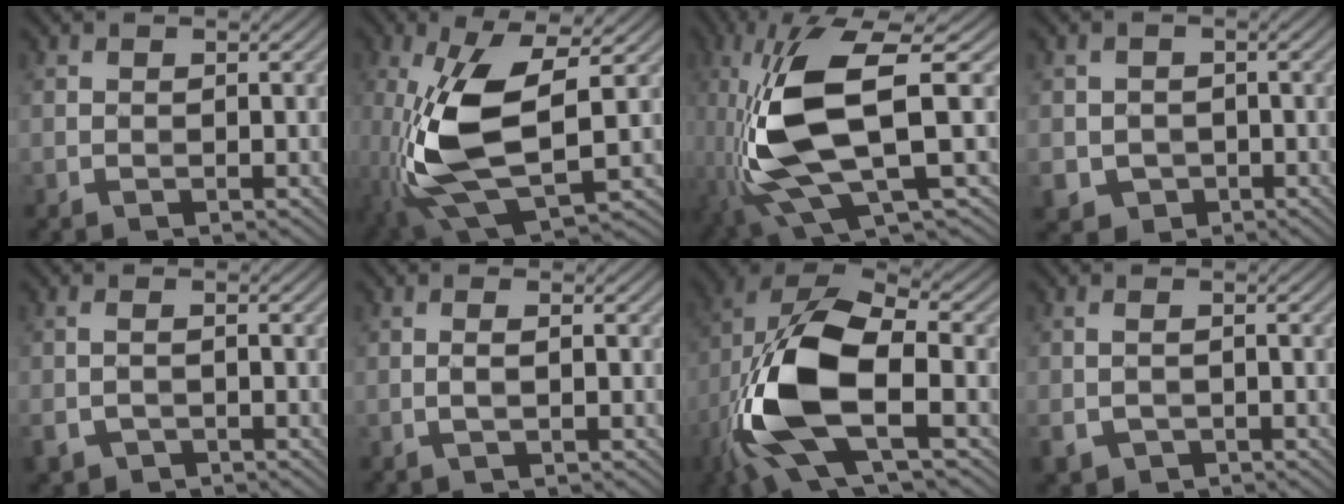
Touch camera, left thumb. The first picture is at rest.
{"total": 12.7, "force": [-0.8, 5.1, 11.6], "torque": [-0.263, -0.009, -0.012]}
{"total": 12.6, "force": [-1.6, 3.5, 12.0], "torque": [-0.254, -0.006, -0.029]}
{"total": 3.5, "force": [-1.3, 3.1, 0.9], "torque": [-0.032, -0.011, -0.028]}
{"total": 2.2, "force": [-1.2, 1.2, 1.3], "torque": [-0.039, -0.003, -0.025]}
{"total": 1.3, "force": [-0.2, -0.1, 1.3], "torque": [-0.029, 0.005, -0.005]}
{"total": 14.8, "force": [-4.1, 6.5, 12.7], "torque": [-0.294, -0.004, -0.086]}
{"total": 2.3, "force": [-0.9, 1.4, 1.6], "torque": [-0.046, -0.006, -0.017]}